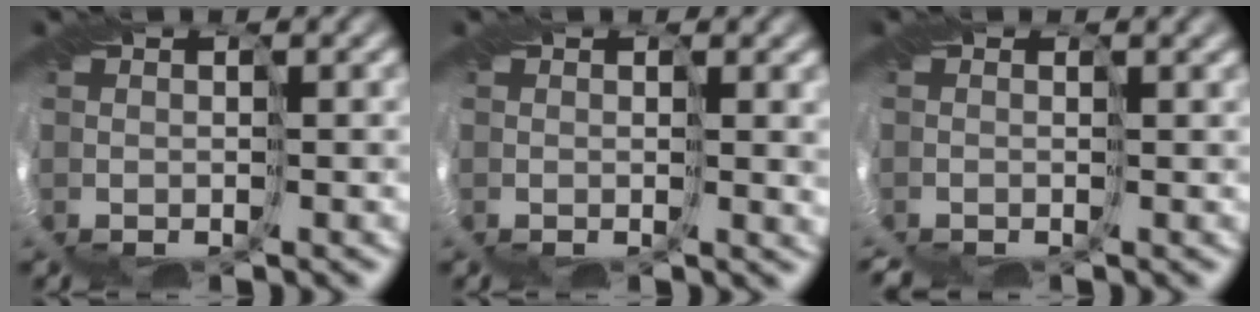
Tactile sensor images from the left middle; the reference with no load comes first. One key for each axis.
{"total": 2.2, "fx": 0.7, "fy": 0.8, "fz": 2.0, "tx": -0.031, "ty": 0.003, "tz": 0.015}
{"total": 2.0, "fx": -1.5, "fy": -1.1, "fz": -0.8, "tx": 0.008, "ty": -0.017, "tz": -0.008}